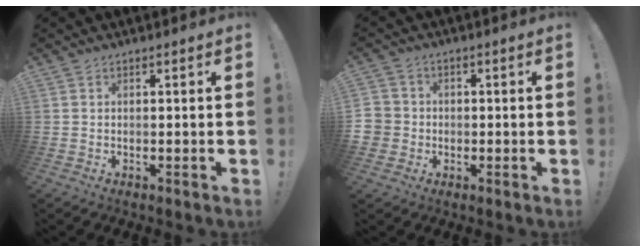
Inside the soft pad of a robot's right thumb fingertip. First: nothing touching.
{"total": 4.8, "force": [-0.8, 4.5, 1.3], "torque": [-0.028, 0.011, -0.014]}